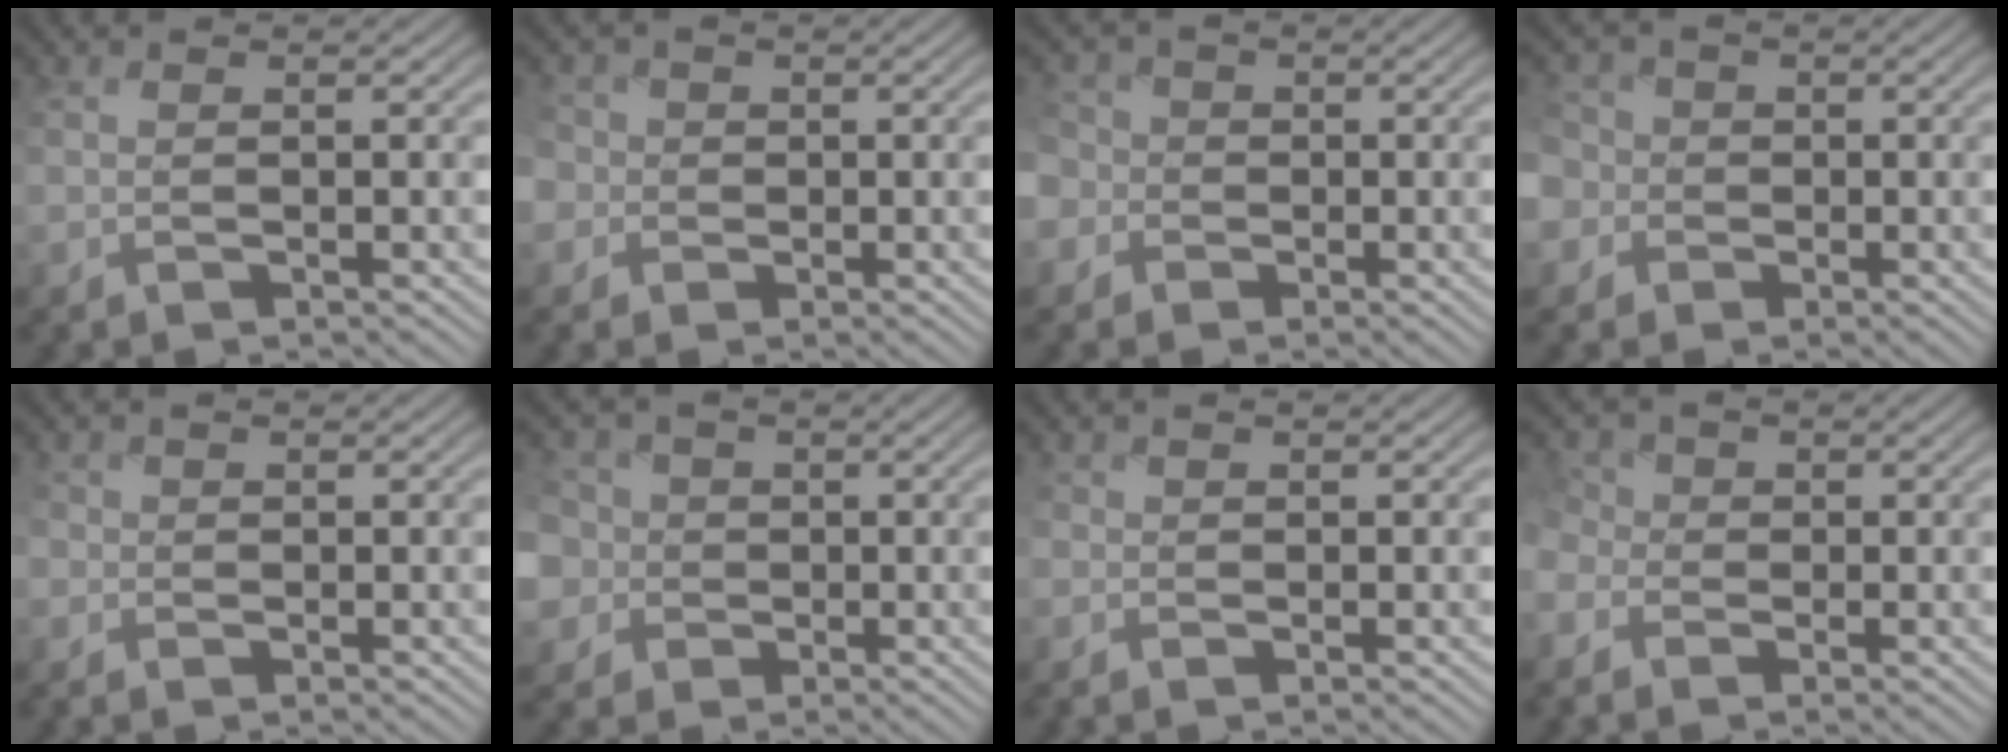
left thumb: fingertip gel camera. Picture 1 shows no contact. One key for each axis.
{"total": 4.5, "fx": -0.7, "fy": 4.2, "fz": 1.5, "tx": -0.059, "ty": 0.006, "tz": -0.028}
{"total": 5.1, "fx": -0.6, "fy": 4.8, "fz": 1.7, "tx": -0.073, "ty": 0.006, "tz": -0.030}
{"total": 5.7, "fx": -0.2, "fy": 5.4, "fz": 1.8, "tx": -0.080, "ty": 0.007, "tz": -0.029}
{"total": 1.9, "fx": -0.8, "fy": 1.7, "fz": 0.5, "tx": -0.017, "ty": -0.001, "tz": -0.018}
{"total": 7.9, "fx": 1.2, "fy": 7.4, "fz": 2.5, "tx": -0.103, "ty": 0.011, "tz": -0.008}
{"total": 1.6, "fx": -0.8, "fy": 1.2, "fz": 0.6, "tx": -0.020, "ty": -0.006, "tz": -0.019}
{"total": 5.0, "fx": -1.5, "fy": 4.2, "fz": 2.3, "tx": -0.074, "ty": 0.004, "tz": -0.035}